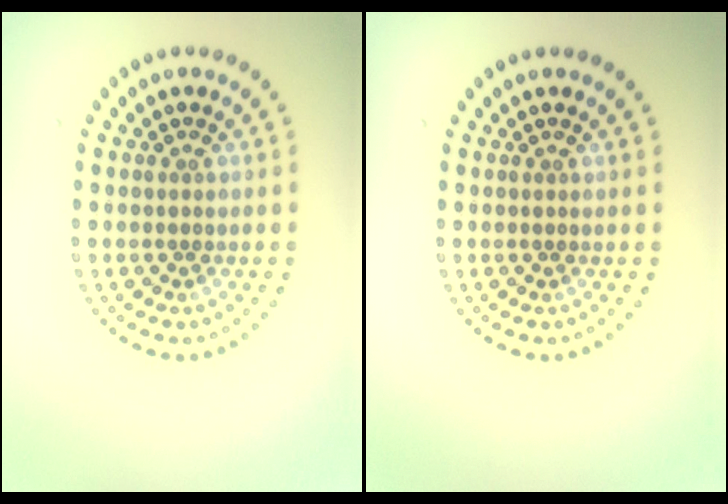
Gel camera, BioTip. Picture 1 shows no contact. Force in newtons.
{"total": 0.0}